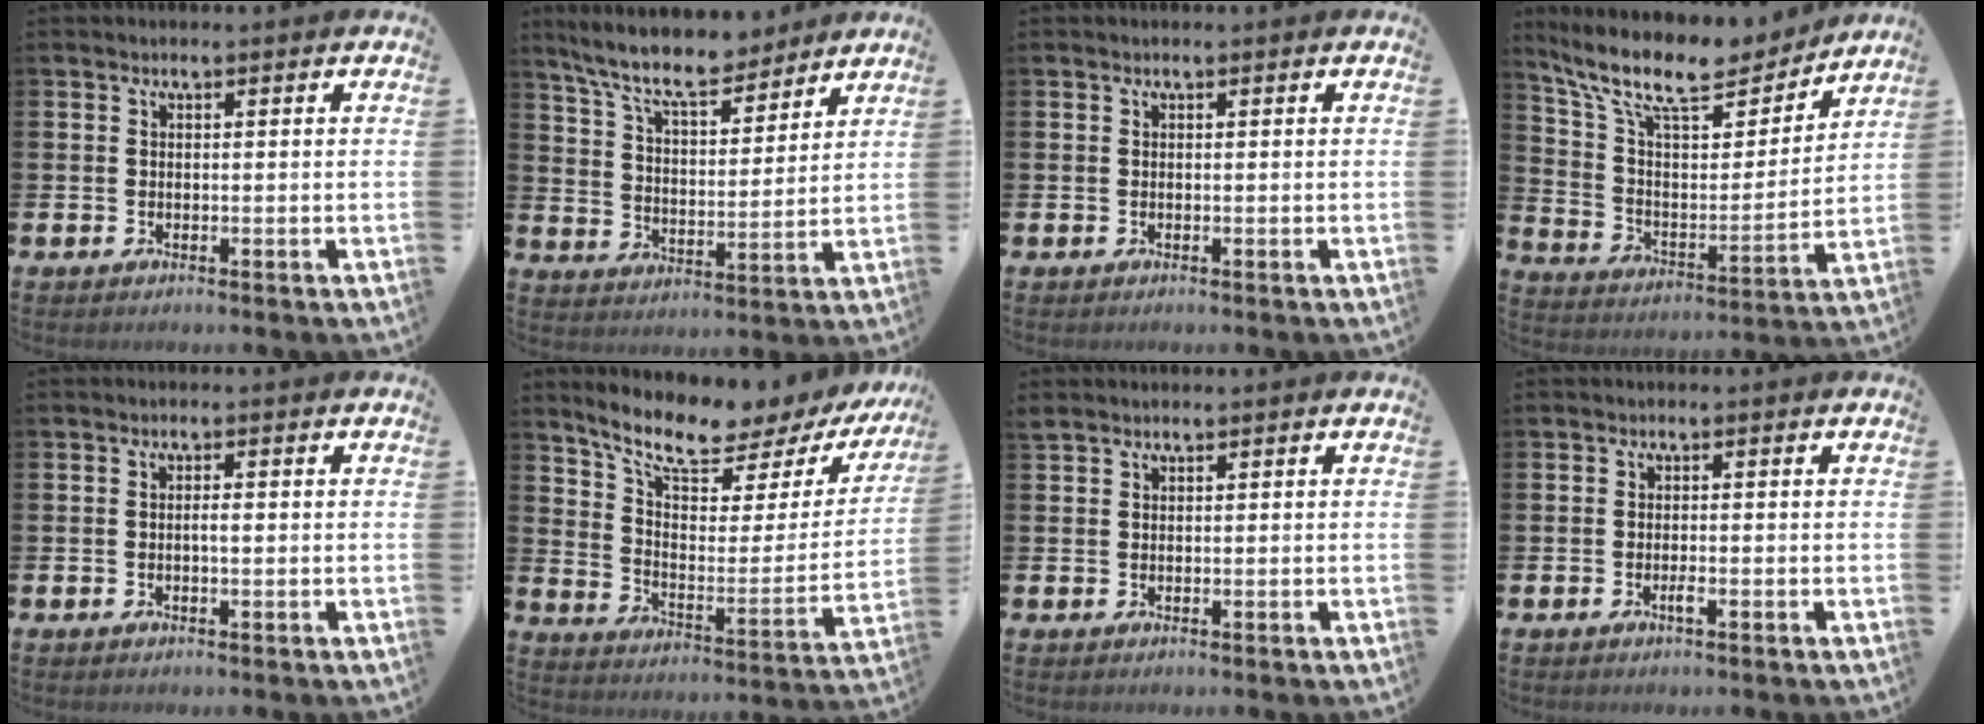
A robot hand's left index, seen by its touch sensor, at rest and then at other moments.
{"total": 10.0, "force": [9.0, 2.3, 3.8], "torque": [-0.096, -0.050, 0.161]}
{"total": 0.0}
{"total": 13.2, "force": [11.1, 3.7, 6.0], "torque": [-0.146, -0.064, 0.192]}
{"total": 1.0, "force": [0.1, 0.3, 0.9], "torque": [-0.014, 0.000, -0.001]}
{"total": 9.2, "force": [7.9, 2.4, 4.1], "torque": [-0.110, -0.058, 0.131]}
{"total": 1.1, "force": [1.1, 0.2, 0.2], "torque": [0.003, -0.003, 0.019]}
{"total": 0.9, "force": [-0.3, 0.1, 0.9], "torque": [-0.016, -0.003, -0.004]}